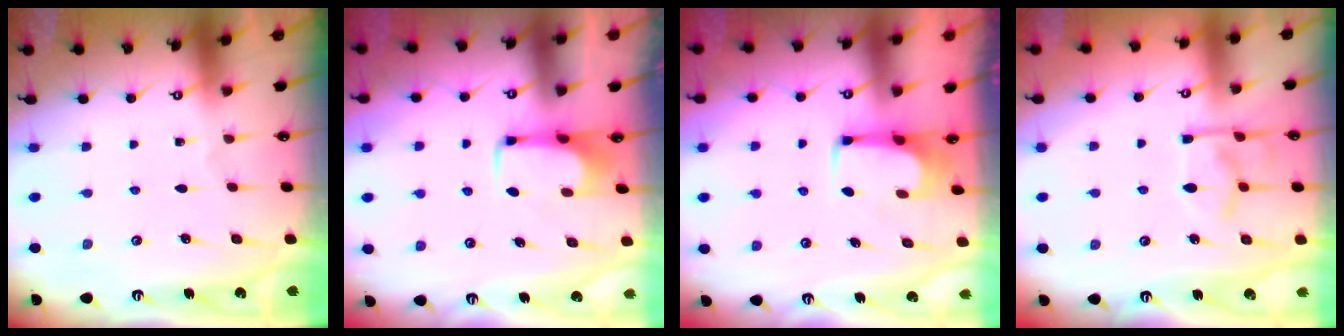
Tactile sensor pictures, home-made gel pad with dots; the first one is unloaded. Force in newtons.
{"total": 1.7, "press": 1.6, "slide": 0.4}
{"total": 3.6, "press": 3.6, "slide": 0.3}
{"total": 8.8, "press": 8.7, "slide": 1.3}